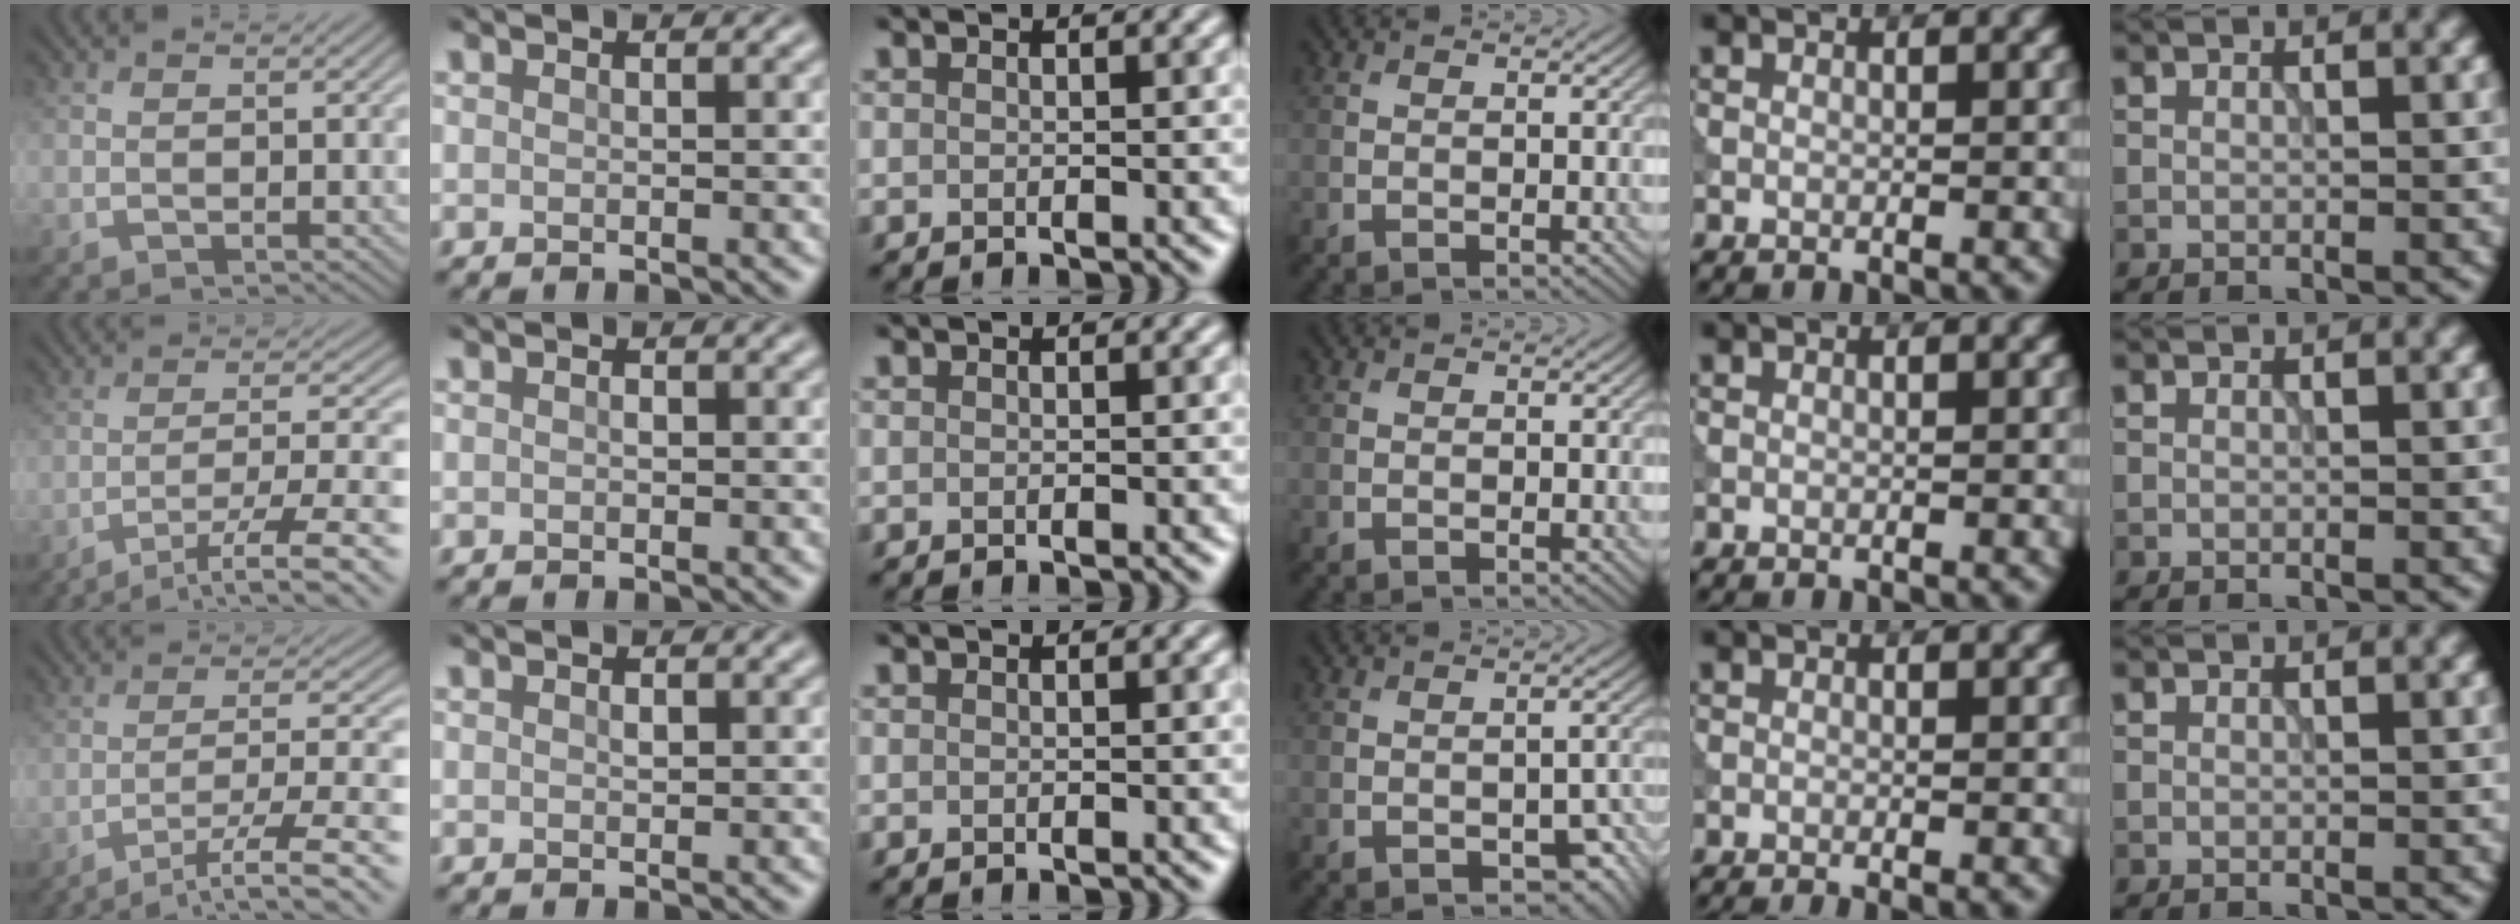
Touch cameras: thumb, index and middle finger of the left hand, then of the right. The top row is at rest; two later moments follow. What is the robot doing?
{"motion": "extract", "object": "tissue"}